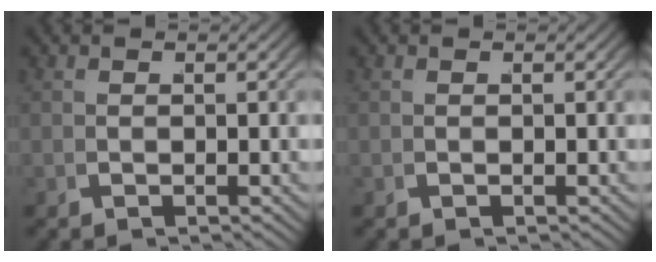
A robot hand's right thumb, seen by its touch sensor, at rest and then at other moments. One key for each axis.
{"total": 0.0}